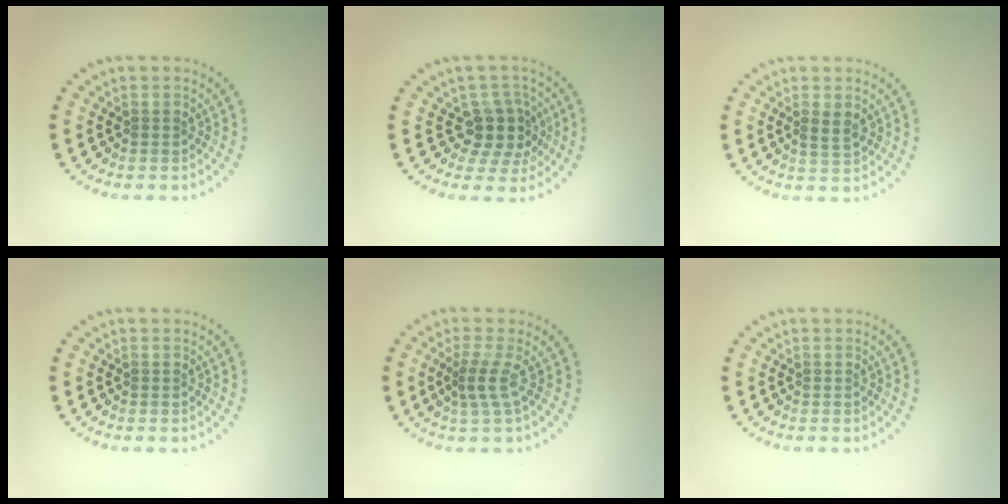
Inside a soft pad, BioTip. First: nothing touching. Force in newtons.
{"total": 3.5, "press": 2.8, "slide": 2.1}
{"total": 1.3, "press": 1.2, "slide": 0.6}
{"total": 0.0}
{"total": 2.0, "press": 1.4, "slide": 1.4}
{"total": 0.0}